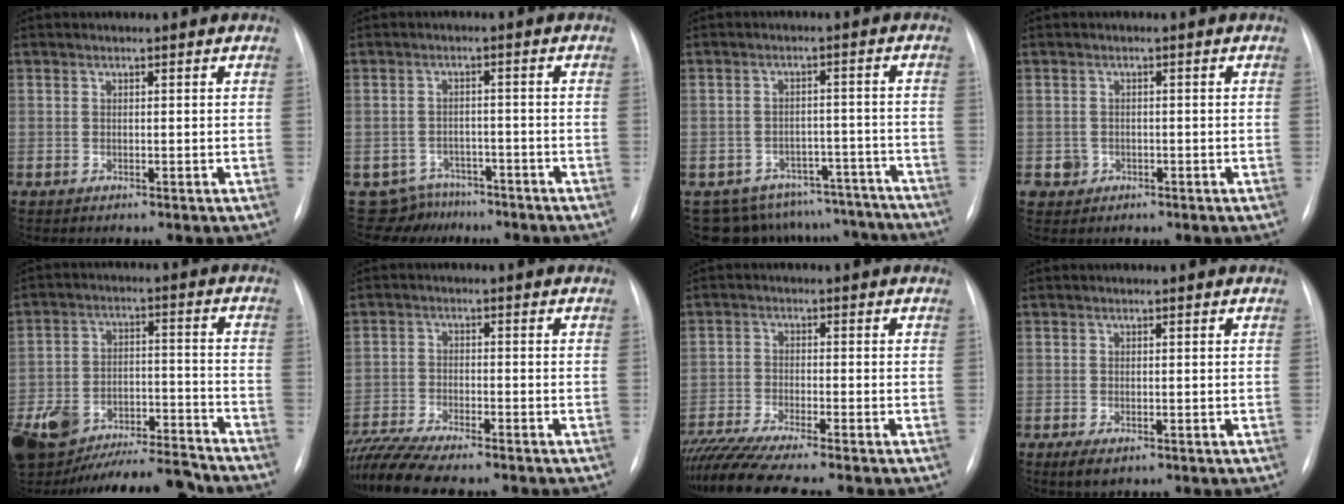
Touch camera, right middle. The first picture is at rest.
{"total": 6.4, "force": [-5.4, 3.2, -0.9], "torque": [0.016, 0.022, -0.078]}
{"total": 14.7, "force": [-13.6, 5.6, 0.7], "torque": [0.001, 0.039, -0.160]}
{"total": 2.0, "force": [-0.7, 1.8, 0.1], "torque": [0.005, 0.008, -0.008]}
{"total": 20.6, "force": [-17.8, 5.7, 8.6], "torque": [-0.178, 0.013, -0.278]}
{"total": 11.0, "force": [-9.6, 1.1, 5.2], "torque": [-0.090, -0.016, -0.156]}
{"total": 11.8, "force": [-10.2, -0.3, 6.0], "torque": [-0.100, -0.026, -0.169]}
{"total": 2.4, "force": [-1.3, 1.1, 1.8], "torque": [-0.033, -0.004, -0.014]}